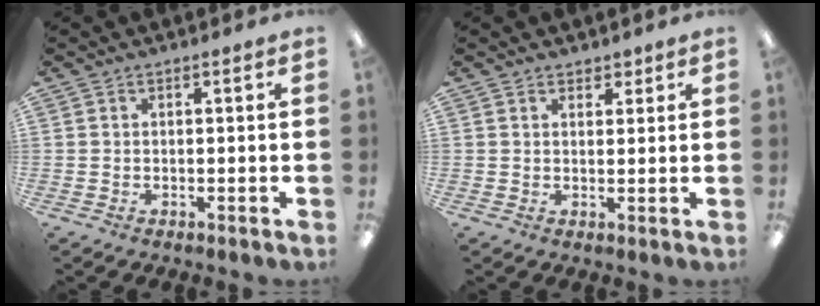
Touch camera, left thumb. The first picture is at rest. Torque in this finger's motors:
{"motor_torque": [0.06, -0.04, -0.37, 0.16, -0.05]}